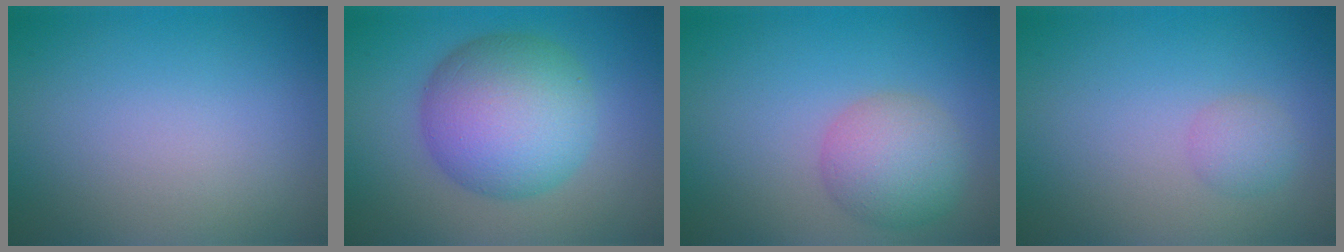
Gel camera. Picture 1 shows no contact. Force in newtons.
{"total": 9.0, "press": 9.0, "slide": 0.0}
{"total": 4.4, "press": 4.4, "slide": 0.0}
{"total": 1.5, "press": 1.5, "slide": 0.0}